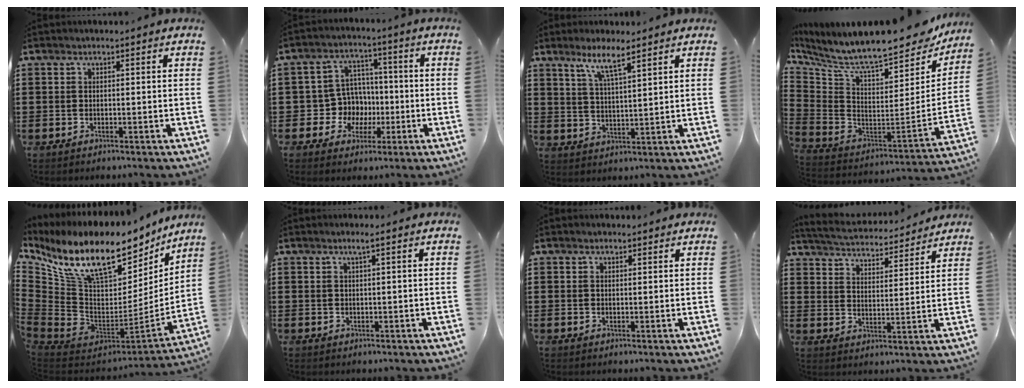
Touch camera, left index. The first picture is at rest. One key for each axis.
{"total": 7.8, "fx": -0.7, "fy": 7.4, "fz": 2.2, "tx": -0.066, "ty": 0.013, "tz": -0.007}
{"total": 5.6, "fx": 4.2, "fy": 0.2, "fz": 3.7, "tx": -0.085, "ty": -0.006, "tz": 0.072}
{"total": 9.8, "fx": 8.2, "fy": 1.5, "fz": 5.2, "tx": -0.125, "ty": -0.071, "tz": 0.134}
{"total": 14.7, "fx": 10.5, "fy": 6.0, "fz": 8.4, "tx": -0.193, "ty": -0.091, "tz": 0.183}
{"total": 1.3, "fx": 0.6, "fy": -0.1, "fz": 1.2, "tx": -0.022, "ty": -0.001, "tz": 0.011}
{"total": 1.0, "fx": 1.0, "fy": 0.3, "fz": 0.3, "tx": -0.007, "ty": 0.002, "tz": 0.019}
{"total": 4.2, "fx": 4.1, "fy": 0.0, "fz": 0.4, "tx": -0.033, "ty": -0.033, "tz": 0.066}